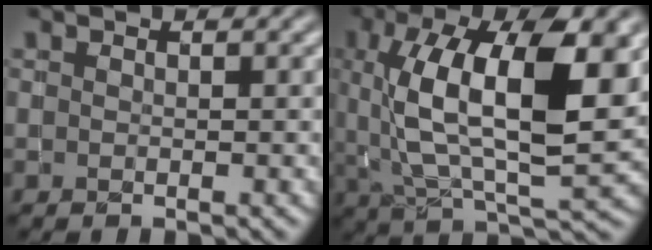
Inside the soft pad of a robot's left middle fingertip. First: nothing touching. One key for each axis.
{"total": 12.1, "fx": 2.9, "fy": 4.7, "fz": 10.7, "tx": -0.185, "ty": -0.002, "tz": 0.051}